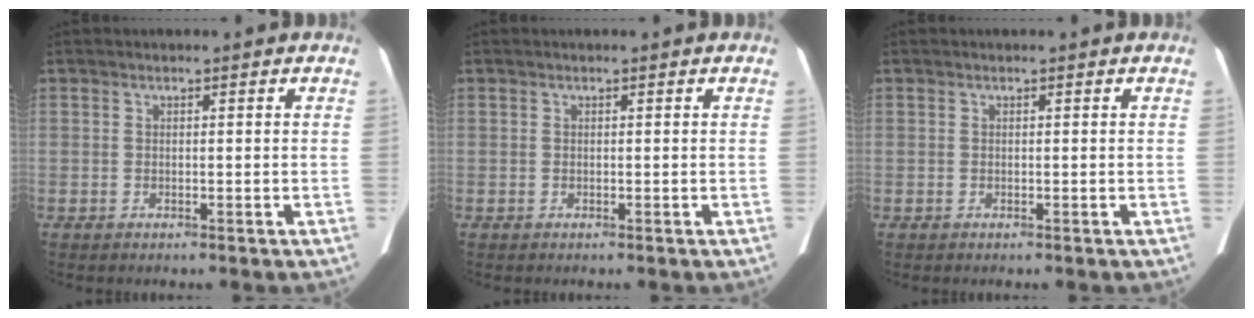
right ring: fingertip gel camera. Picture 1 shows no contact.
{"total": 0.0}
{"total": 0.0}